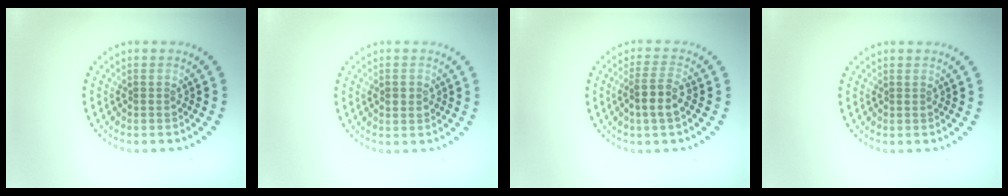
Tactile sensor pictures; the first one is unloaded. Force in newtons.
{"total": 1.7, "press": 1.6, "slide": 0.3}
{"total": 2.8, "press": 2.5, "slide": 1.3}
{"total": 0.0}